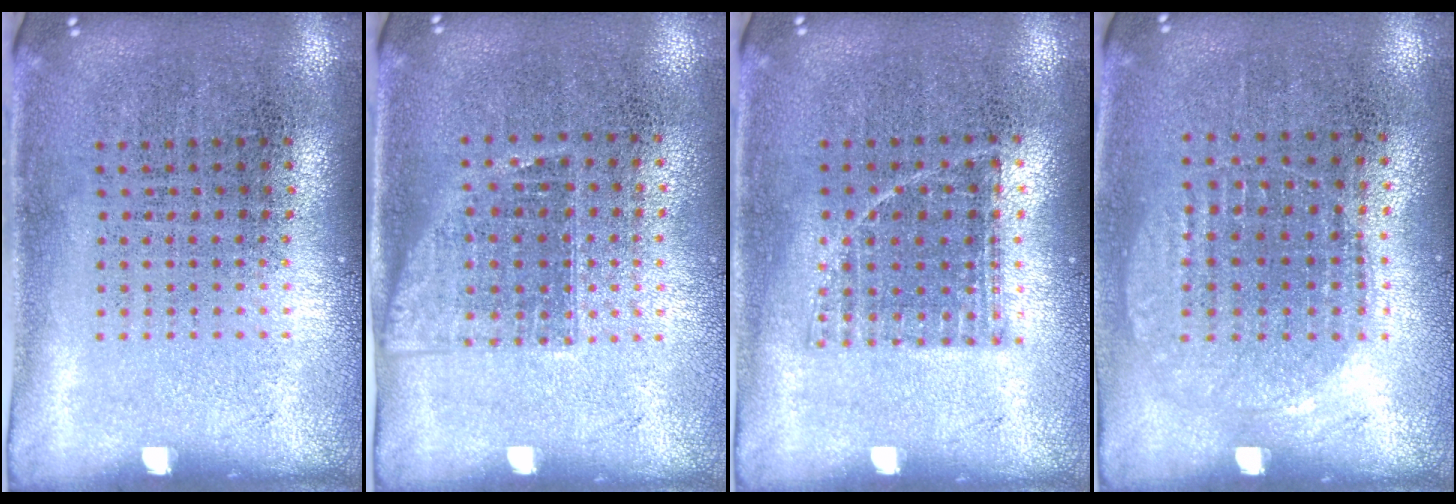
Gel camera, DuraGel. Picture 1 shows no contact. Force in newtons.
{"total": 1.2, "press": 1.0, "slide": 0.7}
{"total": 0.8, "press": 0.7, "slide": 0.5}
{"total": 1.0, "press": 0.9, "slide": 0.4}